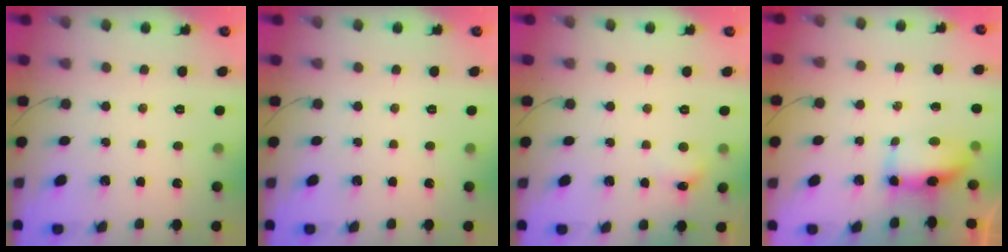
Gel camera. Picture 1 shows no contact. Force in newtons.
{"total": 0.0}
{"total": 5.4, "press": 5.2, "slide": 1.6}
{"total": 8.1, "press": 7.5, "slide": 2.9}